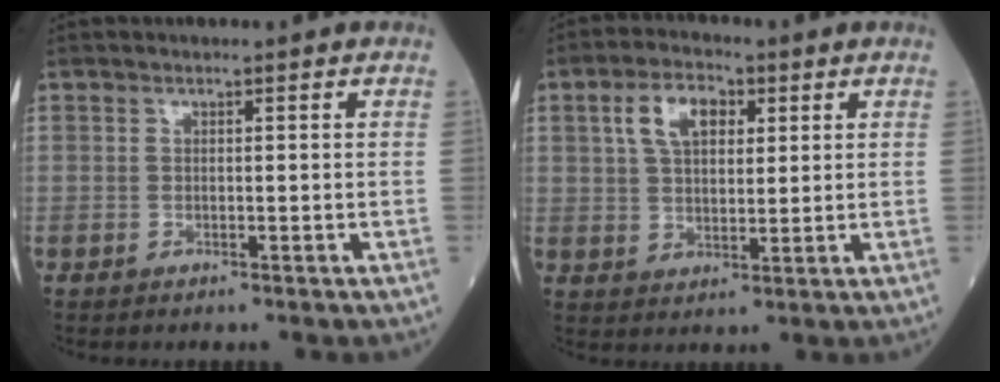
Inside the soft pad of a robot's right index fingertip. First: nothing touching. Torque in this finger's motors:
{"motor_torque": [1.08, 0.45, 0.51, 0.13]}